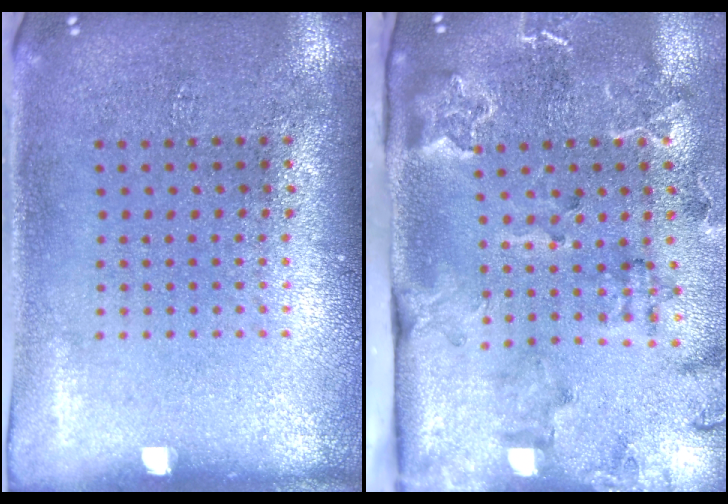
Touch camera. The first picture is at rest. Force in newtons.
{"total": 2.5, "press": 2.4, "slide": 0.6}